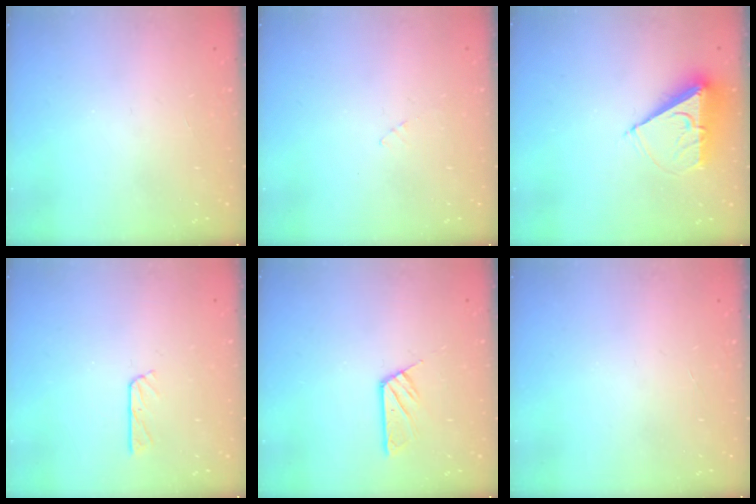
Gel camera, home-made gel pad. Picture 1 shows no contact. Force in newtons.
{"total": 2.3, "press": 2.3, "slide": 0.2}
{"total": 7.6, "press": 7.6, "slide": 0.2}
{"total": 3.6, "press": 3.6, "slide": 0.2}
{"total": 6.2, "press": 6.2, "slide": 0.1}
{"total": 0.0}